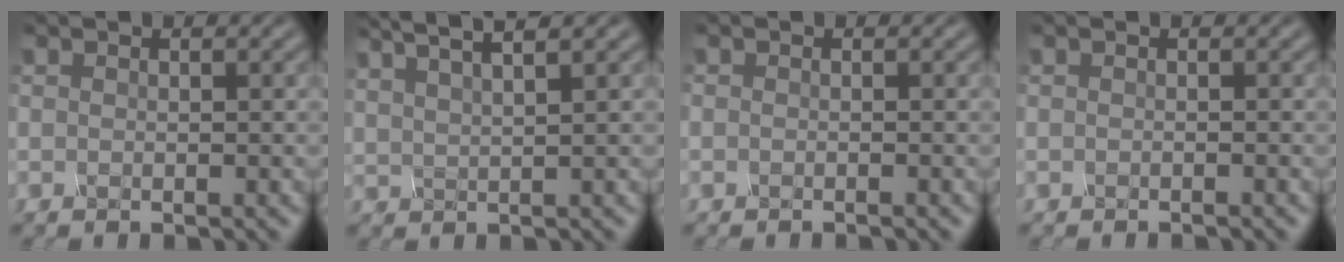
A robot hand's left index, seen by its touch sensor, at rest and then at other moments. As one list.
[{"total": 4.5, "force": [4.2, -0.2, 1.6], "torque": [-0.029, 0.030, 0.048]}, {"total": 0.6, "force": [-0.5, 0.3, 0.2], "torque": [0.013, 0.000, -0.014]}, {"total": 0.8, "force": [-0.4, 0.4, 0.5], "torque": [0.012, 0.000, -0.015]}]